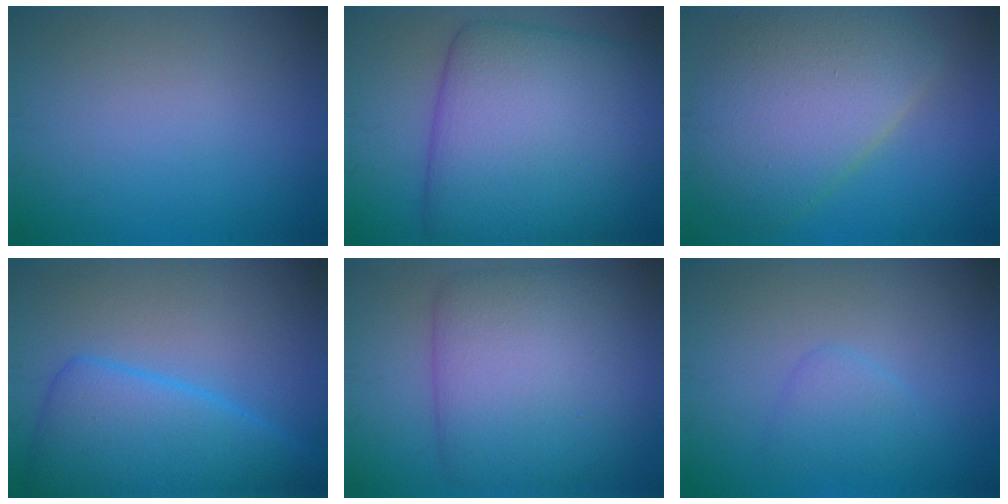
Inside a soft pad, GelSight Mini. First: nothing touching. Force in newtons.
{"total": 14.3, "press": 14.3, "slide": 0.4}
{"total": 8.2, "press": 8.2, "slide": 0.5}
{"total": 7.5, "press": 7.5, "slide": 0.3}
{"total": 9.8, "press": 9.8, "slide": 0.3}
{"total": 1.8, "press": 1.8, "slide": 0.1}